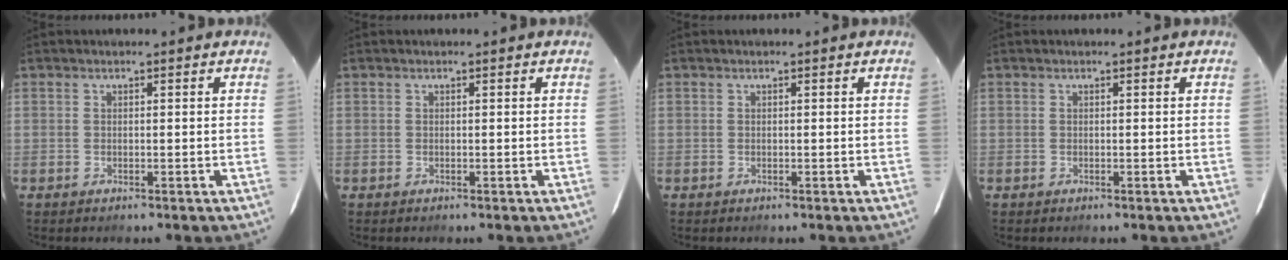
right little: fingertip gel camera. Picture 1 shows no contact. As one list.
[{"total": 0.0}, {"total": 0.0}, {"total": 0.0}]